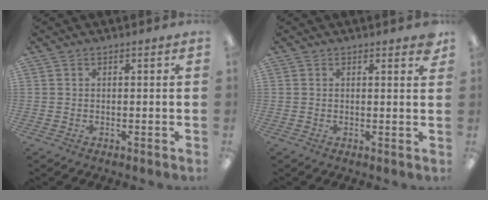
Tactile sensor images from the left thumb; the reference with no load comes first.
{"total": 1.6, "force": [1.3, 0.3, 0.9], "torque": [-0.004, -0.005, 0.020]}